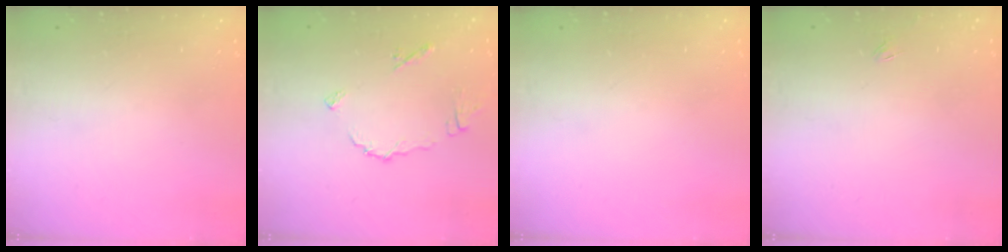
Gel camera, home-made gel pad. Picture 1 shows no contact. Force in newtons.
{"total": 7.8, "press": 7.8, "slide": 0.4}
{"total": 0.0}
{"total": 1.8, "press": 1.7, "slide": 0.3}